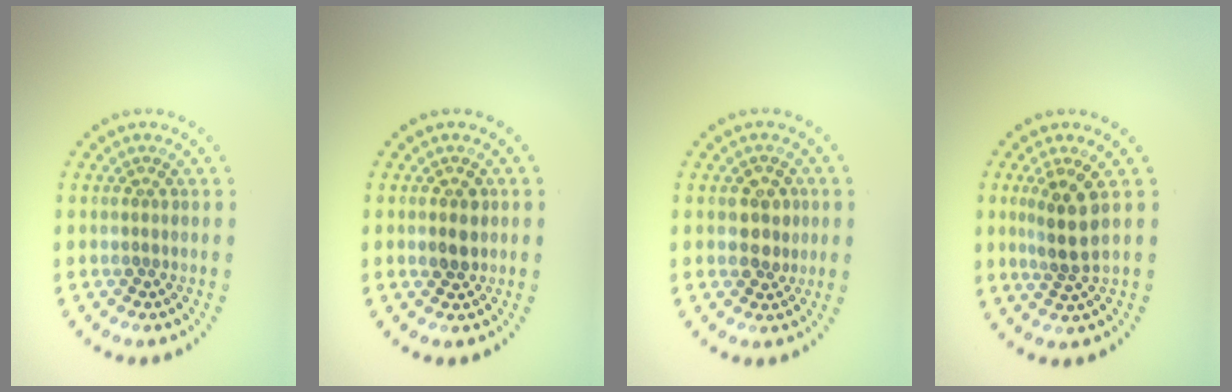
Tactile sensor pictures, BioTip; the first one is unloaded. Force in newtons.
{"total": 1.7, "press": 1.7, "slide": 0.2}
{"total": 2.5, "press": 2.4, "slide": 0.5}
{"total": 2.9, "press": 2.3, "slide": 1.8}